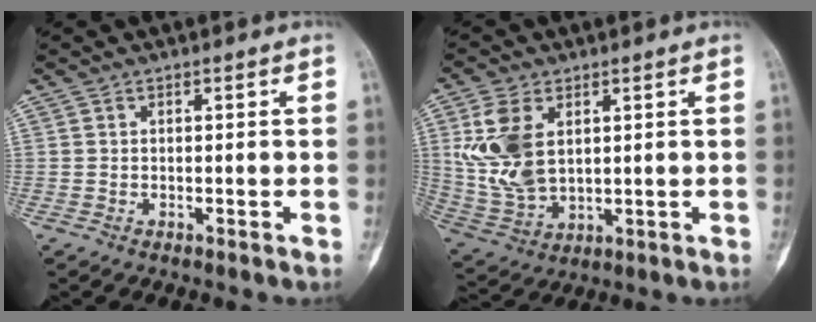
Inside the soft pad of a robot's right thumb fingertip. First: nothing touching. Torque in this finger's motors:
{"motor_torque": [0.30, 2.37, 1.02, 0.24, 0.16]}